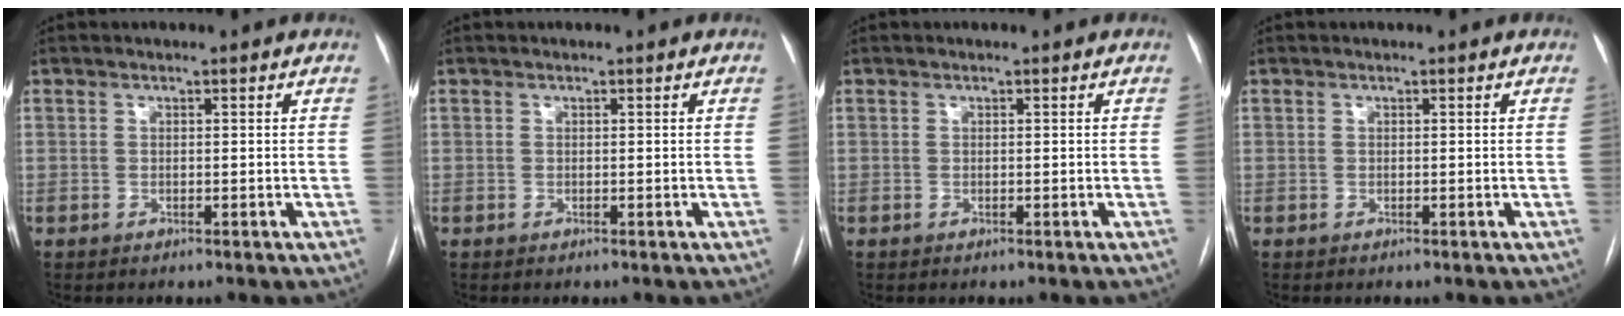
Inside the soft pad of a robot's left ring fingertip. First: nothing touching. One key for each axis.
{"total": 0.0}
{"total": 0.0}
{"total": 0.0}